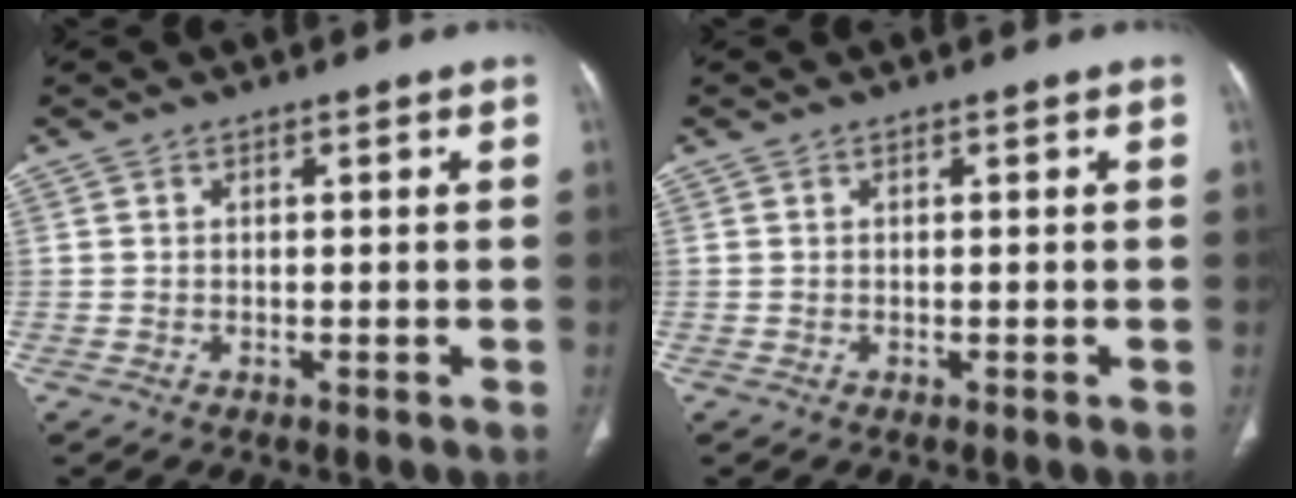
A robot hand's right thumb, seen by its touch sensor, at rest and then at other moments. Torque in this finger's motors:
{"motor_torque": [-0.05, 0.05, -0.11, 0.11, 0.03]}